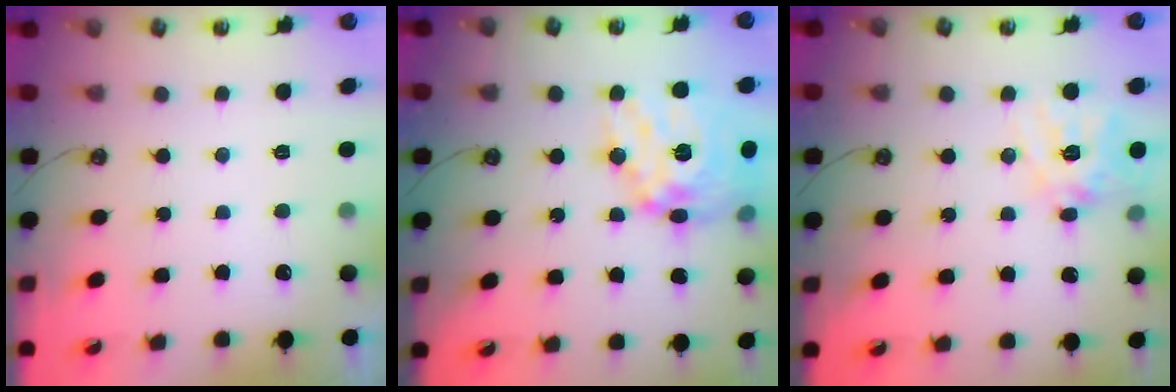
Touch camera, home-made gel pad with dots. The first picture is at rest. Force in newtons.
{"total": 21.6, "press": 21.5, "slide": 2.1}
{"total": 12.8, "press": 12.7, "slide": 1.4}